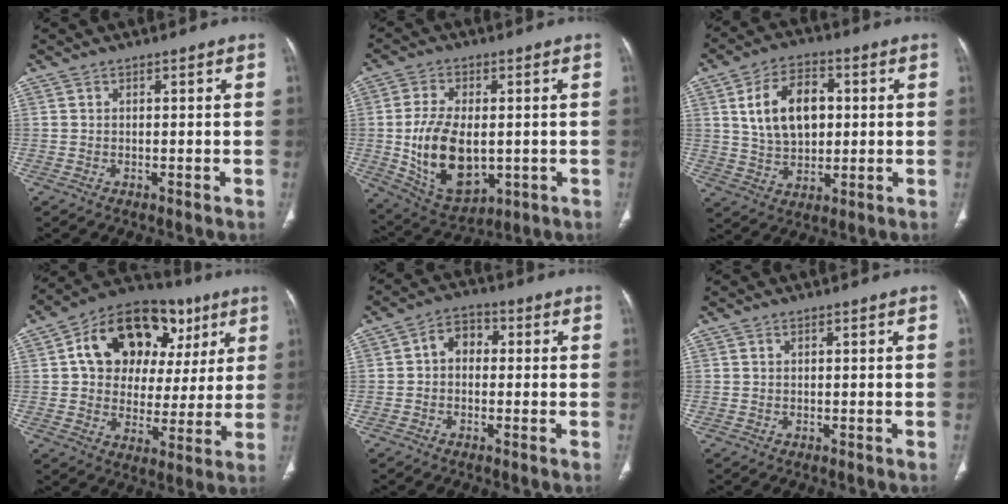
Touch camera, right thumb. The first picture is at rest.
{"total": 15.2, "force": [-1.1, 8.9, 12.2], "torque": [-0.209, -0.009, 0.004]}
{"total": 12.6, "force": [2.5, 8.2, 9.2], "torque": [-0.130, 0.003, 0.046]}
{"total": 21.9, "force": [7.7, 15.1, 13.9], "torque": [-0.158, 0.022, 0.118]}
{"total": 4.9, "force": [0.1, 3.8, 3.1], "torque": [-0.027, 0.017, -0.013]}
{"total": 0.0}